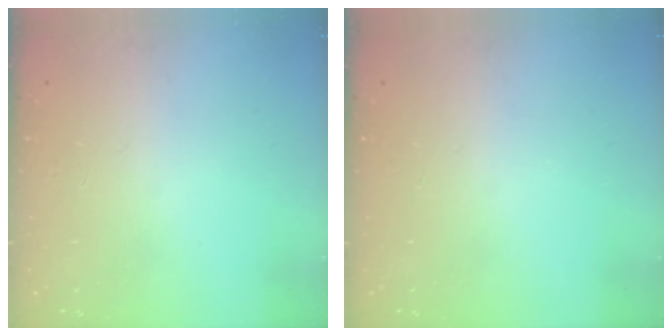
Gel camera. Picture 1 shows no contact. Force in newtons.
{"total": 0.0}